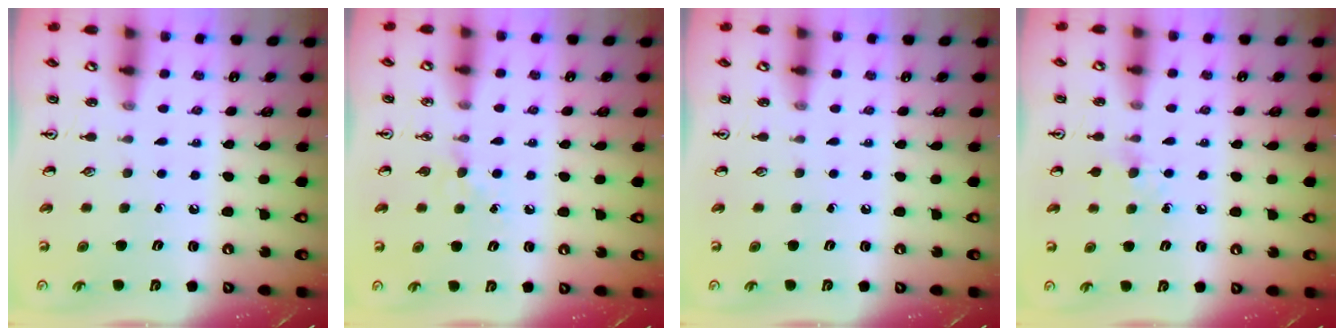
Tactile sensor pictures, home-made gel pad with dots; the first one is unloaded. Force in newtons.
{"total": 3.9, "press": 3.9, "slide": 0.5}
{"total": 0.0}
{"total": 5.6, "press": 5.5, "slide": 0.9}